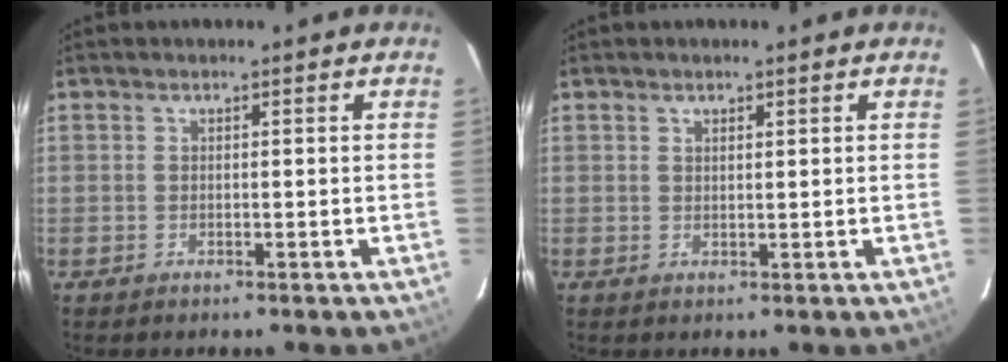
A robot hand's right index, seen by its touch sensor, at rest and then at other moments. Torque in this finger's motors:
{"motor_torque": [-0.28, 0.31, -0.12, 0.00]}